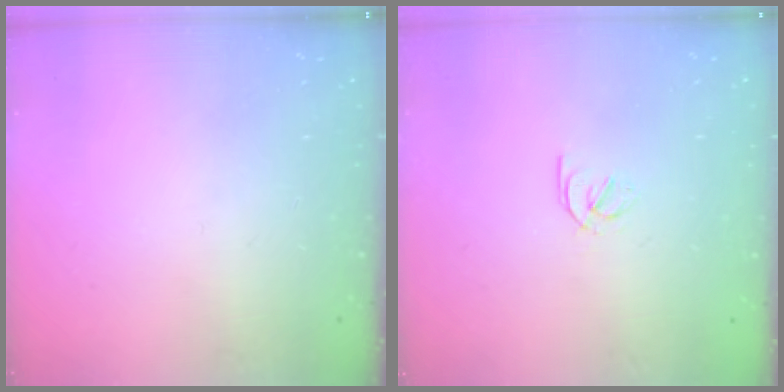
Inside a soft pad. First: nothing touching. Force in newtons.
{"total": 1.9, "press": 1.9, "slide": 0.3}